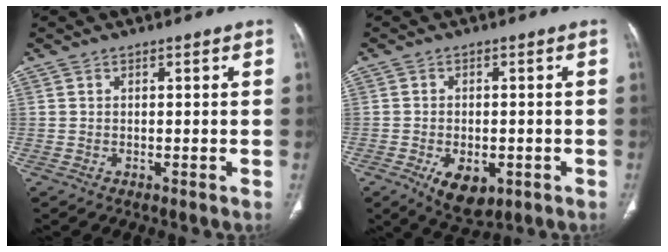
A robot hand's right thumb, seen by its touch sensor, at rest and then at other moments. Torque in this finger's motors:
{"motor_torque": [-0.16, 0.33, -0.12, 0.12, 0.11]}